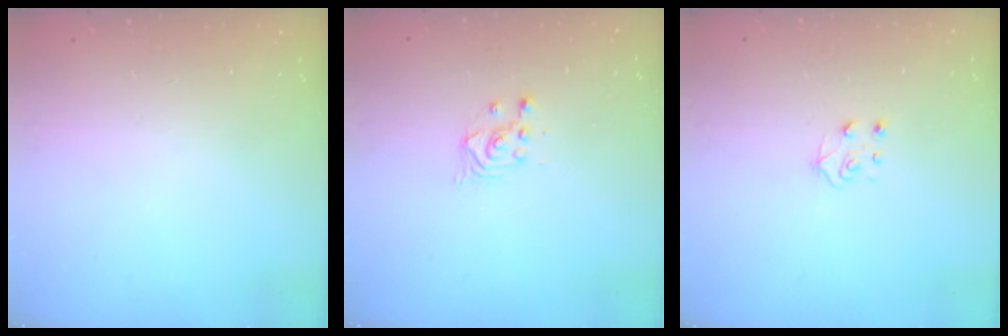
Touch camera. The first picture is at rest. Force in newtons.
{"total": 2.4, "press": 2.4, "slide": 0.2}
{"total": 4.3, "press": 4.3, "slide": 0.5}